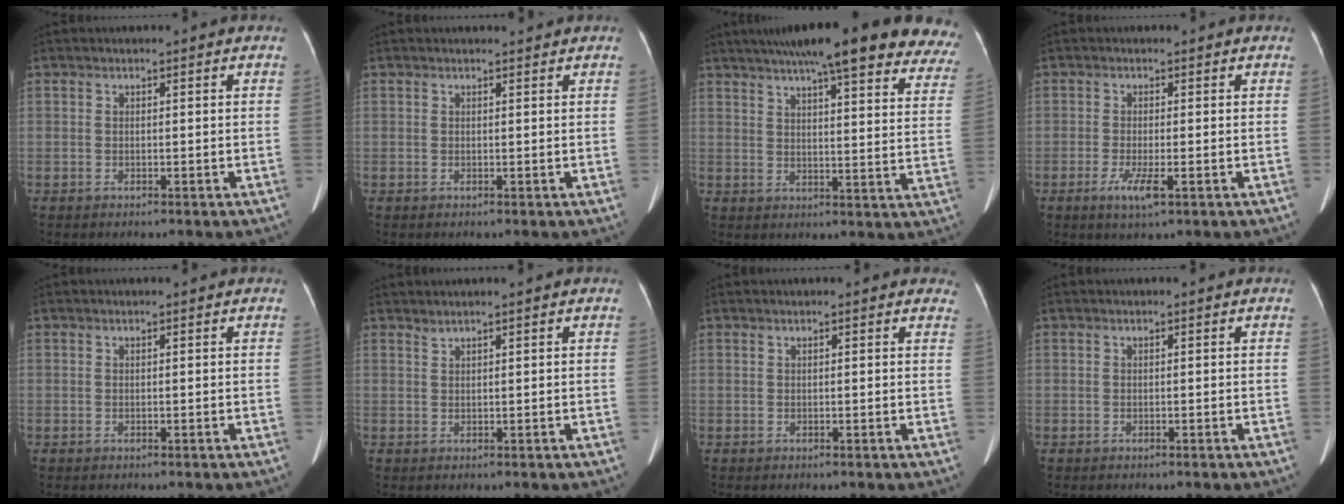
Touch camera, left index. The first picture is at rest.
{"total": 0.7, "force": [0.7, 0.0, 0.0], "torque": [-0.008, -0.002, 0.011]}
{"total": 26.9, "force": [22.1, 4.3, 14.7], "torque": [-0.191, -0.004, 0.260]}
{"total": 3.3, "force": [-1.4, 0.5, 2.9], "torque": [-0.056, -0.007, -0.022]}
{"total": 0.0}
{"total": 0.9, "force": [0.8, -0.3, 0.2], "torque": [-0.013, 0.003, 0.022]}
{"total": 5.0, "force": [4.4, 1.3, 1.9], "torque": [-0.010, 0.014, 0.035]}
{"total": 0.0}